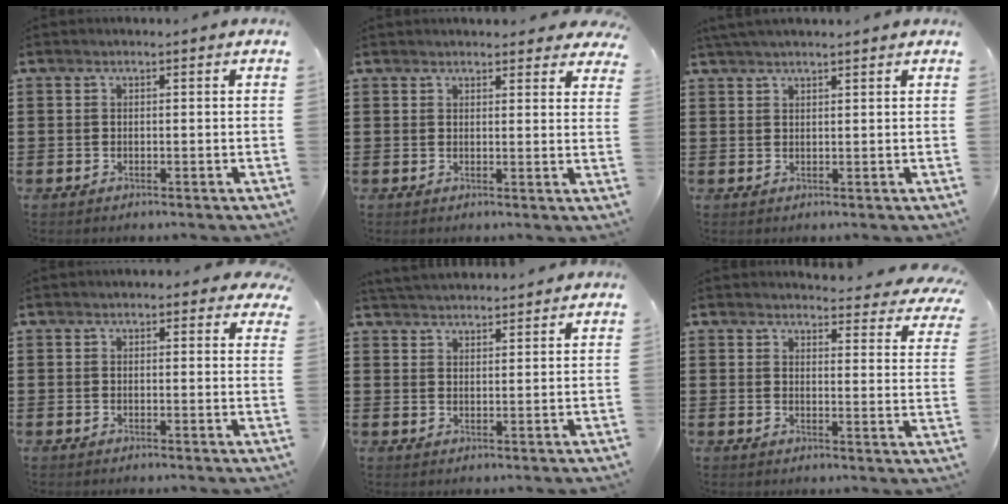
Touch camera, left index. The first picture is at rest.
{"total": 2.5, "force": [2.4, 0.6, 0.4], "torque": [-0.007, -0.005, 0.045]}
{"total": 1.7, "force": [1.6, -0.1, 0.5], "torque": [-0.014, 0.002, 0.031]}
{"total": 1.8, "force": [1.6, 0.6, 0.5], "torque": [-0.007, 0.000, 0.029]}
{"total": 3.3, "force": [3.3, 0.0, 0.1], "torque": [-0.012, -0.008, 0.062]}
{"total": 3.9, "force": [3.8, 0.1, 0.8], "torque": [-0.018, -0.029, 0.064]}